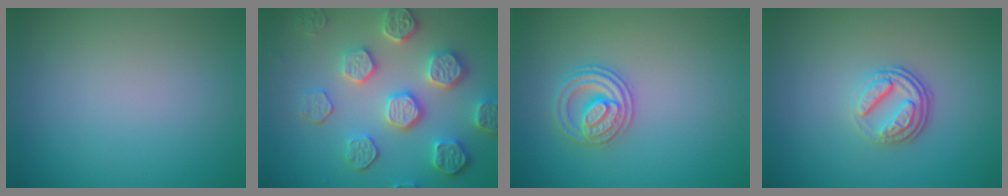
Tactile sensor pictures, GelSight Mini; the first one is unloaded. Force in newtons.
{"total": 6.4, "press": 5.4, "slide": 3.4}
{"total": 2.7, "press": 2.6, "slide": 0.3}
{"total": 3.7, "press": 2.6, "slide": 2.6}